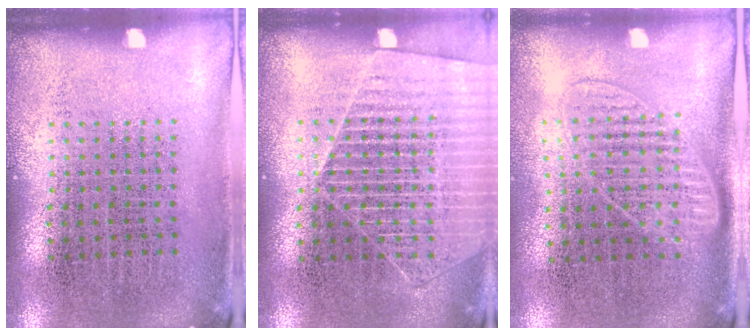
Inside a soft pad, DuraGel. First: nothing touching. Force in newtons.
{"total": 1.6, "press": 1.4, "slide": 0.7}
{"total": 1.3, "press": 1.2, "slide": 0.5}